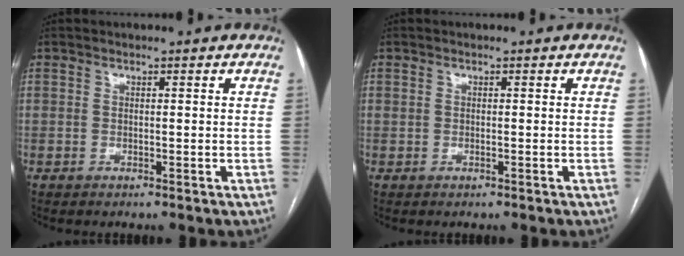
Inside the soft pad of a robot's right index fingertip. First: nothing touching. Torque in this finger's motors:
{"motor_torque": [0.17, 0.15, -0.01, 0.01]}